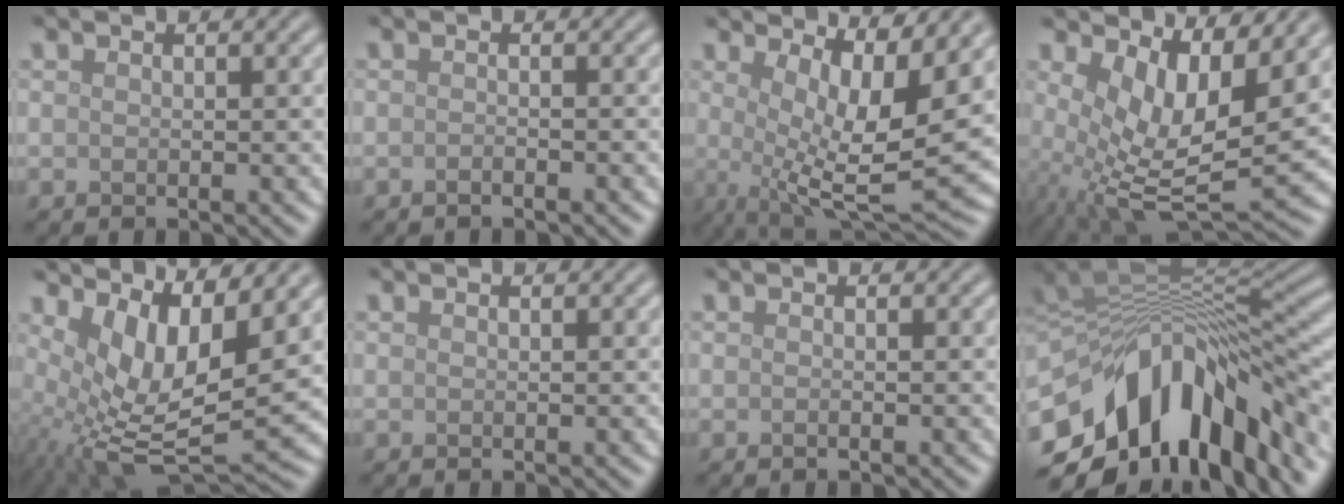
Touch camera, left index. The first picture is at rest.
{"total": 0.8, "force": [-0.6, 0.2, 0.6], "torque": [-0.008, 0.001, -0.013]}
{"total": 9.9, "force": [2.1, 3.0, 9.1], "torque": [-0.143, -0.009, 0.038]}
{"total": 8.3, "force": [1.3, 3.6, 7.3], "torque": [-0.148, -0.019, 0.023]}
{"total": 9.0, "force": [1.7, 3.4, 8.2], "torque": [-0.168, -0.015, 0.038]}
{"total": 0.0}
{"total": 0.7, "force": [-0.2, 0.3, 0.6], "torque": [-0.009, -0.004, -0.010]}
{"total": 14.6, "force": [-5.7, 7.6, 11.1], "torque": [-0.193, 0.005, -0.091]}